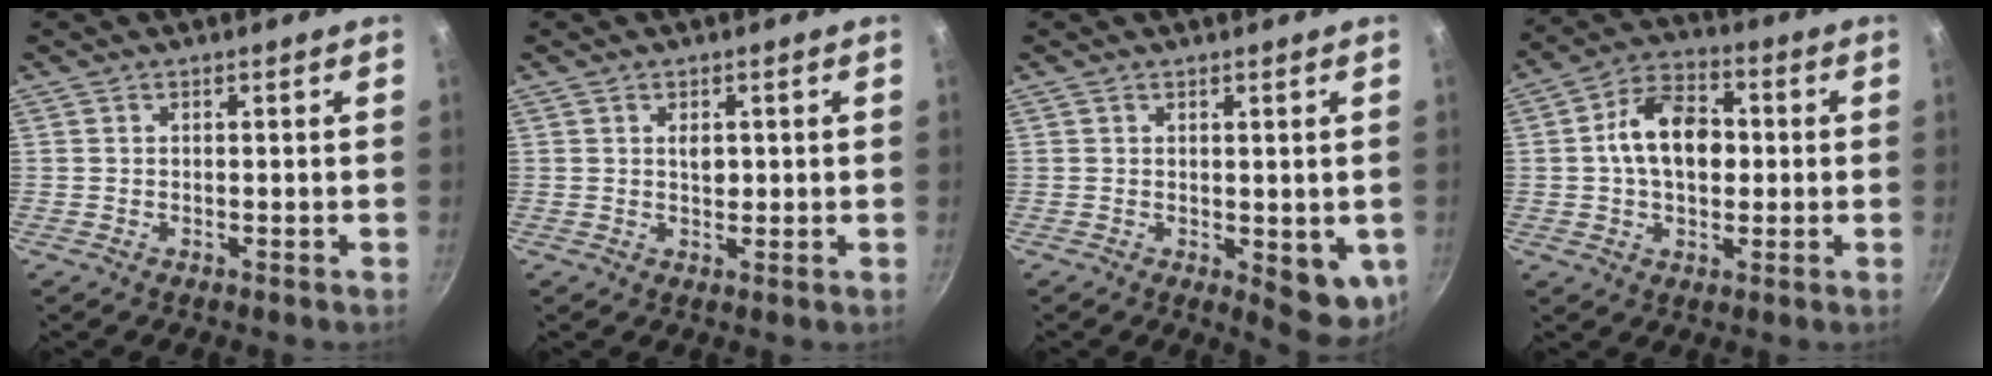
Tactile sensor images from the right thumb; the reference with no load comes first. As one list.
[{"total": 2.2, "force": [0.5, 1.3, 1.6], "torque": [-0.018, -0.004, 0.007]}, {"total": 7.9, "force": [-0.3, 3.7, 7.0], "torque": [-0.059, -0.003, 0.008]}, {"total": 12.4, "force": [0.7, 8.3, 9.2], "torque": [-0.122, 0.022, -0.003]}]